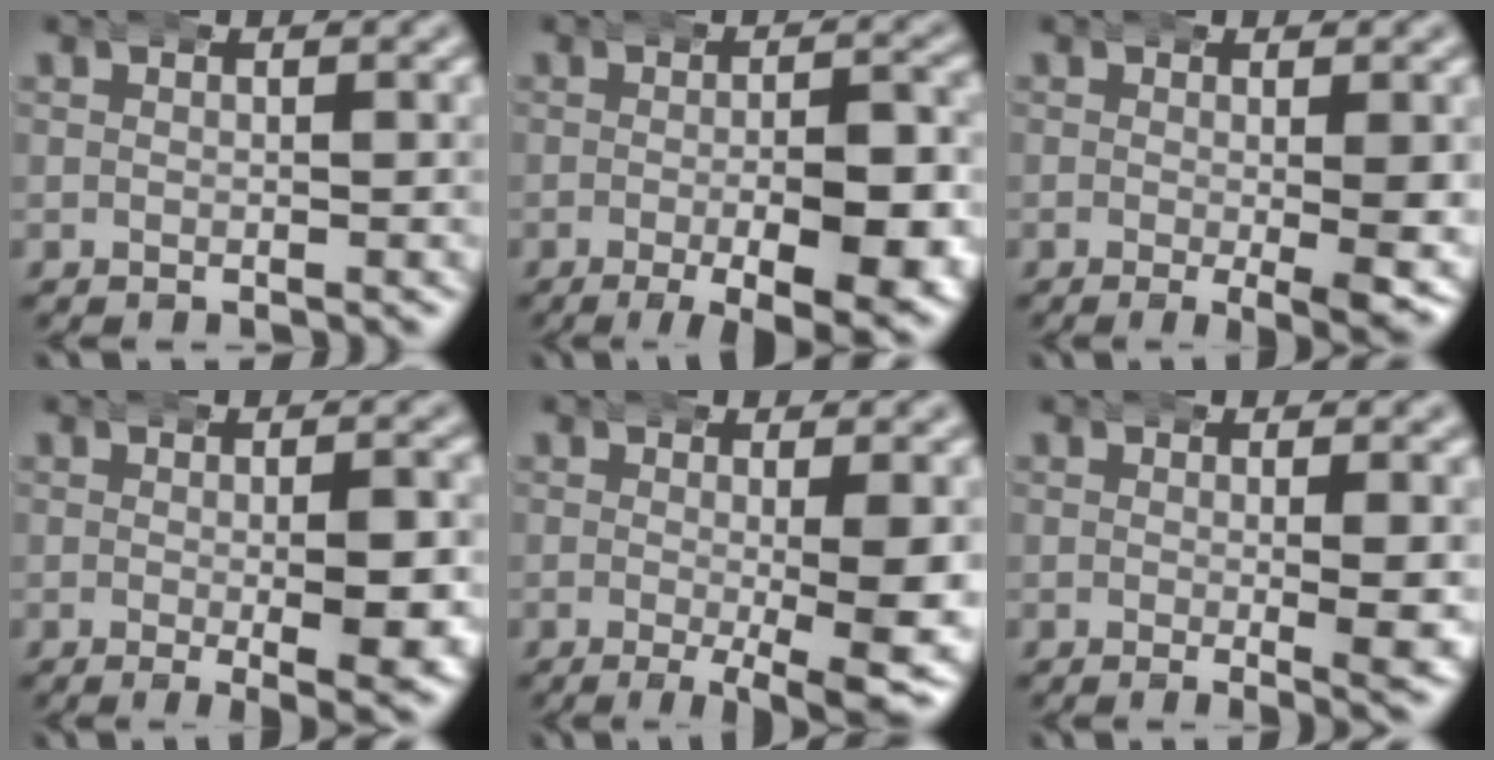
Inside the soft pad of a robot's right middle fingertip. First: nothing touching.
{"total": 9.9, "force": [-3.8, 3.6, 8.4], "torque": [-0.105, -0.018, -0.049]}
{"total": 5.6, "force": [-1.2, 1.4, 5.3], "torque": [-0.069, -0.008, -0.021]}
{"total": 6.2, "force": [-1.4, 1.9, 5.8], "torque": [-0.077, -0.006, -0.020]}
{"total": 7.7, "force": [-3.3, 1.8, 6.8], "torque": [-0.093, -0.020, -0.044]}
{"total": 3.9, "force": [-0.5, 0.5, 3.9], "torque": [-0.049, -0.003, -0.011]}